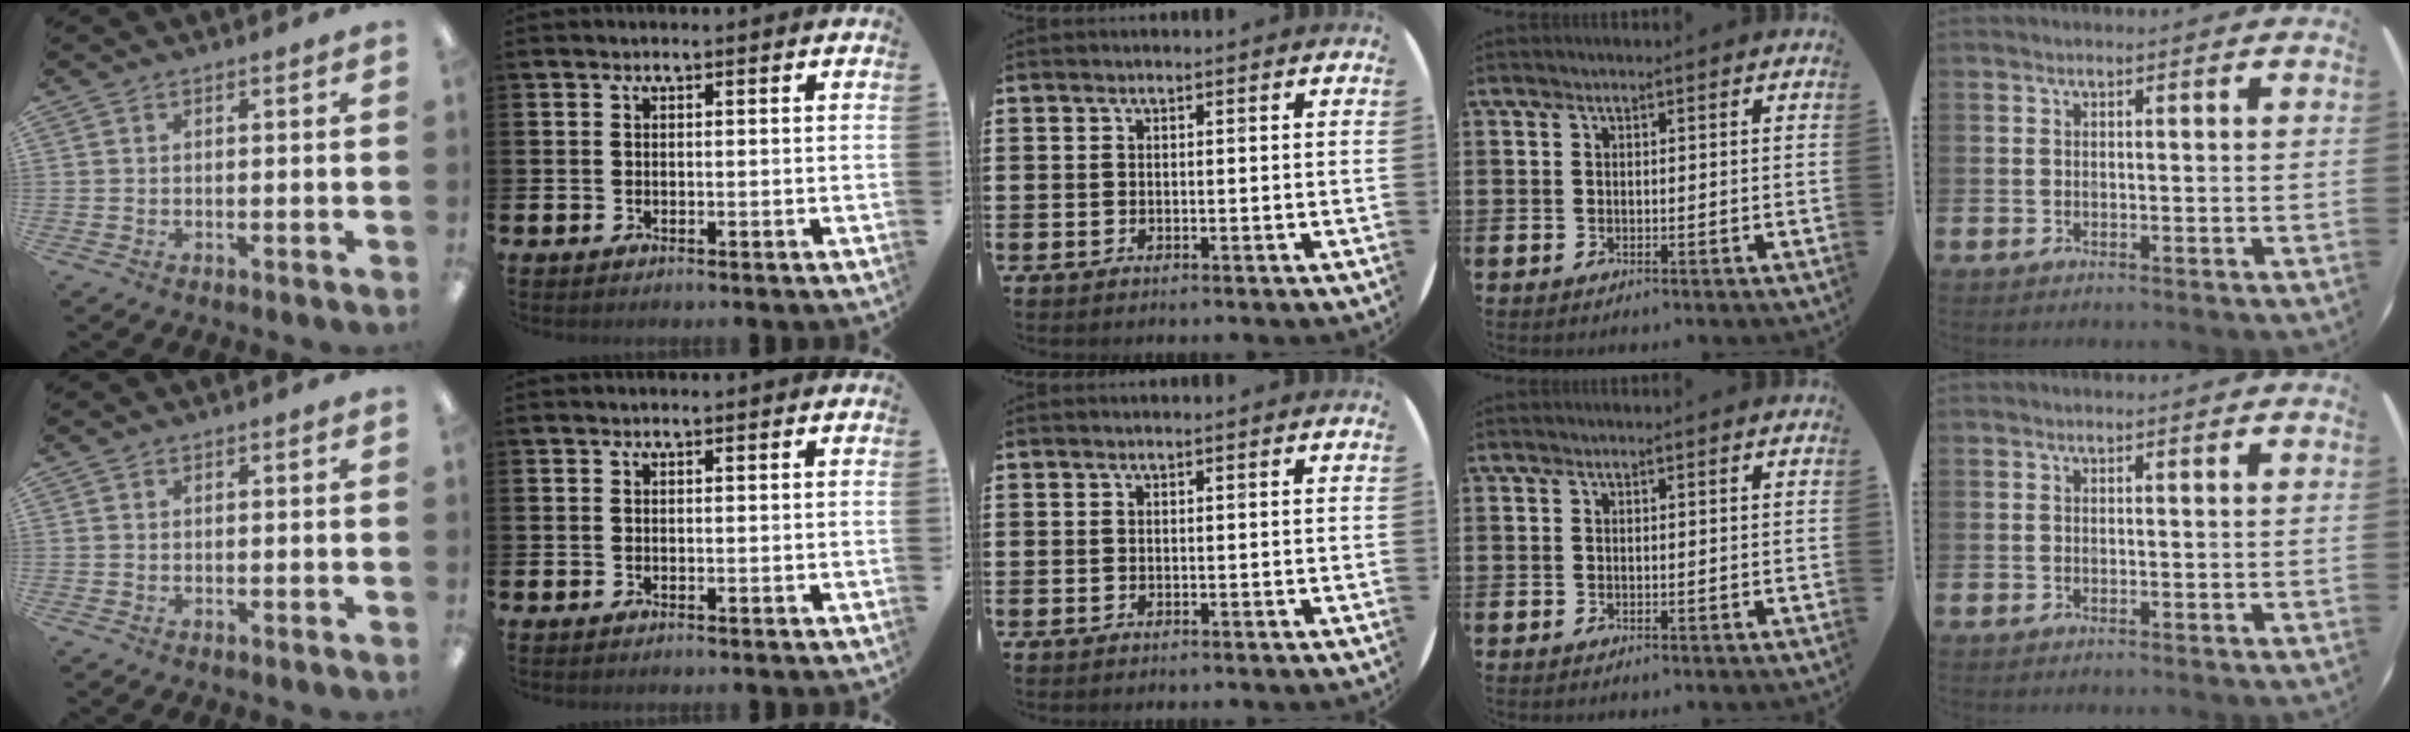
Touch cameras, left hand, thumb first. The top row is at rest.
{}